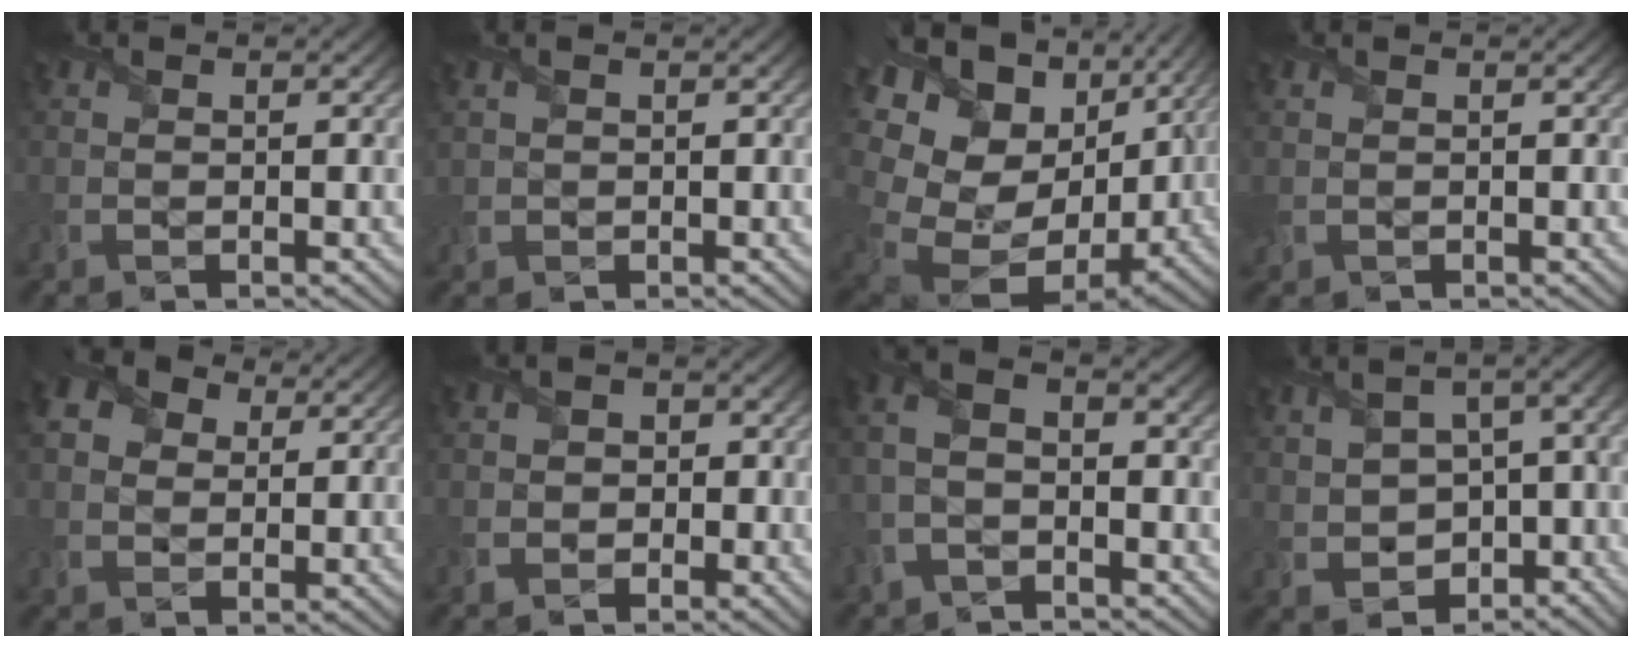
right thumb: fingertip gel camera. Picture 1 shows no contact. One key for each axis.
{"total": 1.0, "fx": 0.5, "fy": 0.7, "fz": 0.4, "tx": -0.018, "ty": -0.001, "tz": 0.012}
{"total": 19.8, "fx": 1.7, "fy": 14.7, "fz": 13.1, "tx": -0.300, "ty": -0.036, "tz": 0.073}
{"total": 0.6, "fx": 0.3, "fy": 0.6, "fz": 0.1, "tx": -0.010, "ty": -0.001, "tz": 0.006}
{"total": 6.4, "fx": 3.2, "fy": 4.3, "fz": 3.4, "tx": -0.102, "ty": 0.007, "tz": 0.054}
{"total": 2.5, "fx": -1.1, "fy": 2.1, "fz": 0.8, "tx": -0.002, "ty": 0.001, "tz": -0.034}
{"total": 6.2, "fx": -1.5, "fy": 3.4, "fz": 5.0, "tx": -0.120, "ty": 0.010, "tz": -0.041}
{"total": 8.2, "fx": -1.3, "fy": 5.2, "fz": 6.2, "tx": -0.122, "ty": -0.017, "tz": -0.015}